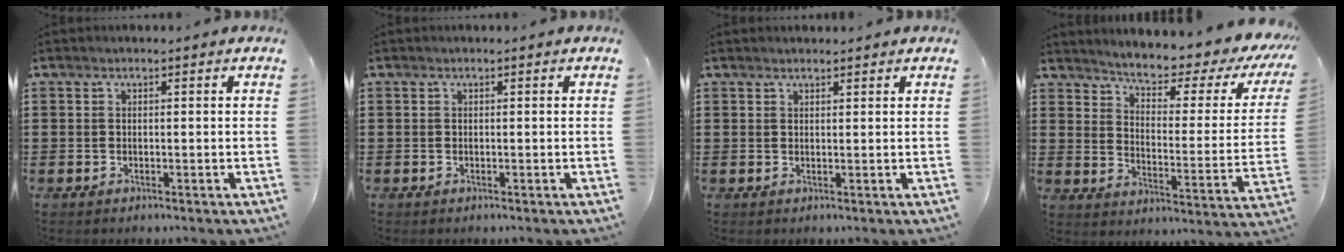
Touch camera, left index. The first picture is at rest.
{"total": 0.0}
{"total": 1.0, "force": [1.0, 0.1, 0.2], "torque": [-0.005, 0.000, 0.019]}
{"total": 4.4, "force": [3.8, 0.2, 2.2], "torque": [-0.057, -0.038, 0.053]}